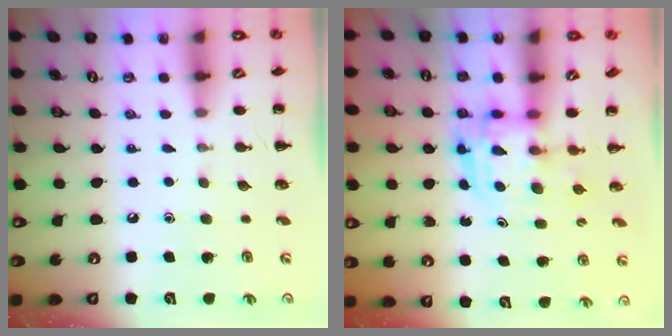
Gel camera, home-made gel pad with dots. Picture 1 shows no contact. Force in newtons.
{"total": 3.0, "press": 3.0, "slide": 0.3}